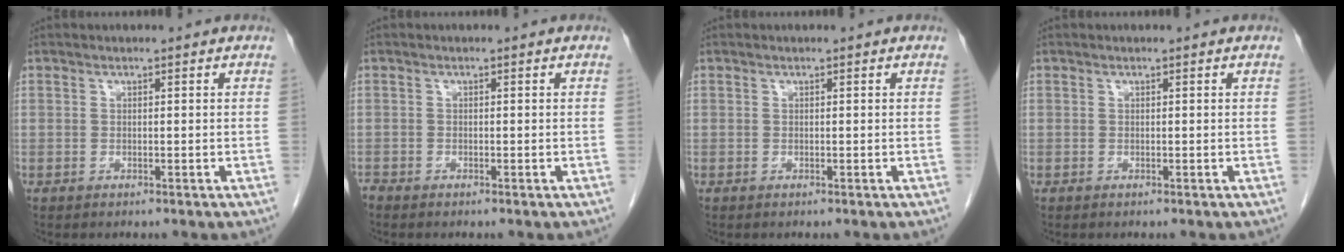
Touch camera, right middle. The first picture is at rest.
{"total": 0.6, "force": [-0.6, 0.0, 0.0], "torque": [-0.005, -0.003, -0.015]}
{"total": 0.0}
{"total": 0.0}